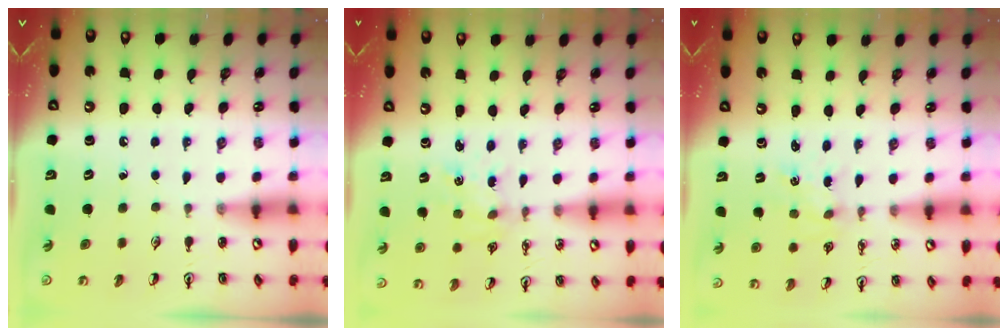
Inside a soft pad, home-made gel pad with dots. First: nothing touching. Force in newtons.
{"total": 2.3, "press": 2.3, "slide": 0.3}
{"total": 0.7, "press": 0.7, "slide": 0.1}